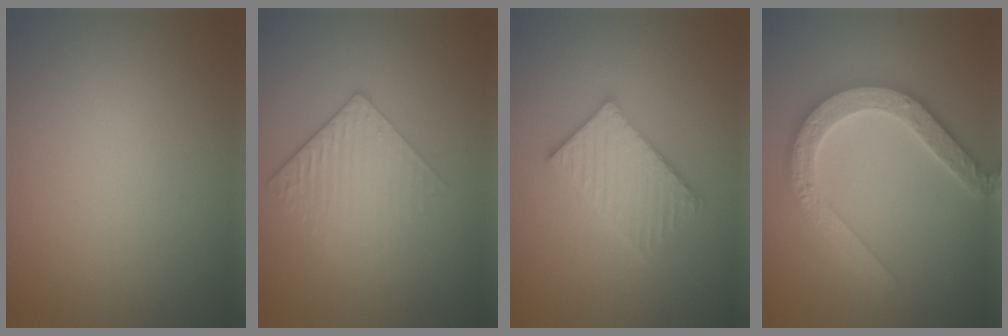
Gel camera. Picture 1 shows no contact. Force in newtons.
{"total": 3.0, "press": 2.6, "slide": 1.5}
{"total": 3.7, "press": 3.7, "slide": 0.6}
{"total": 4.7, "press": 4.6, "slide": 1.0}